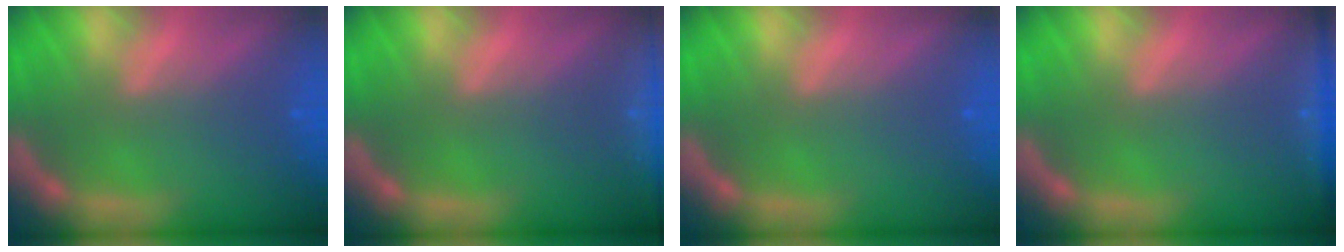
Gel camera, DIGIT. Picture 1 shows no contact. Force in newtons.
{"total": 7.4}
{"total": 0.0}
{"total": 3.5}